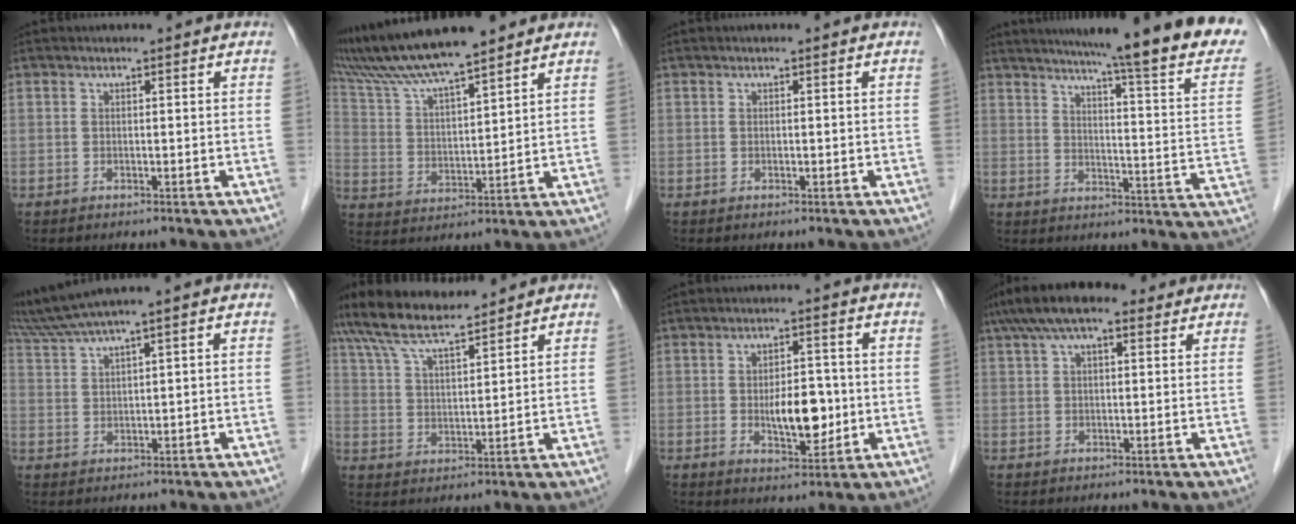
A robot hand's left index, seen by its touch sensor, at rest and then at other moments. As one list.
[{"total": 13.9, "force": [12.2, 0.7, 6.7], "torque": [-0.130, 0.025, 0.226]}, {"total": 0.0}, {"total": 24.7, "force": [20.2, -0.1, 14.3], "torque": [-0.199, -0.057, 0.245]}, {"total": 5.8, "force": [4.7, -1.4, 3.0], "torque": [-0.077, 0.014, 0.105]}, {"total": 11.0, "force": [9.8, 0.8, 4.9], "torque": [-0.099, 0.026, 0.181]}, {"total": 7.0, "force": [-0.8, 3.0, 6.3], "torque": [-0.101, -0.006, -0.009]}, {"total": 10.0, "force": [6.8, 3.4, 6.6], "torque": [-0.123, 0.050, 0.115]}]